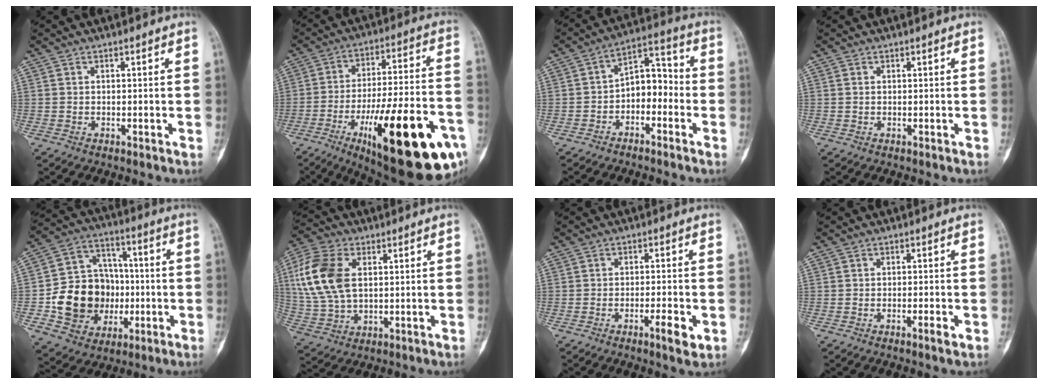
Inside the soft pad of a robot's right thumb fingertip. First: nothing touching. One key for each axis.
{"total": 29.7, "fx": -12.5, "fy": 8.2, "fz": 25.7, "tx": -0.340, "ty": 0.042, "tz": -0.177}
{"total": 8.7, "fx": -2.6, "fy": 5.5, "fz": 6.2, "tx": -0.069, "ty": 0.049, "tz": -0.055}
{"total": 0.0}
{"total": 18.8, "fx": -2.8, "fy": 15.6, "fz": 10.1, "tx": -0.127, "ty": 0.037, "tz": -0.034}
{"total": 14.7, "fx": 3.1, "fy": 9.0, "fz": 11.2, "tx": -0.244, "ty": 0.004, "tz": 0.062}
{"total": 4.3, "fx": -1.8, "fy": 0.9, "fz": 3.8, "tx": -0.061, "ty": 0.004, "tz": -0.029}
{"total": 1.8, "fx": -0.8, "fy": 0.3, "fz": 1.6, "tx": -0.028, "ty": -0.001, "tz": -0.016}